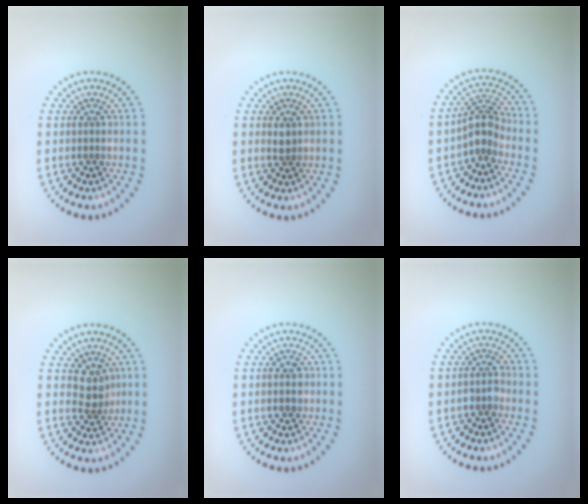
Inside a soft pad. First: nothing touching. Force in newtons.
{"total": 1.1, "press": 1.0, "slide": 0.5}
{"total": 2.7, "press": 2.0, "slide": 1.8}
{"total": 2.2, "press": 1.7, "slide": 1.5}
{"total": 1.2, "press": 1.1, "slide": 0.1}
{"total": 1.5, "press": 1.3, "slide": 0.6}